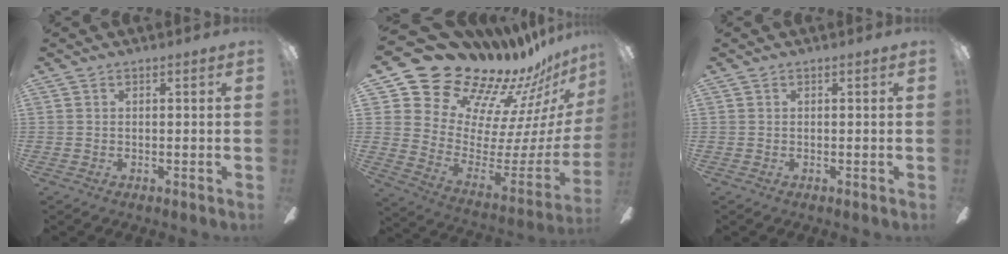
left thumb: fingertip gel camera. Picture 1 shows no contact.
{"total": 23.1, "force": [19.4, 10.2, 7.4], "torque": [-0.089, -0.192, 0.377]}
{"total": 0.0}